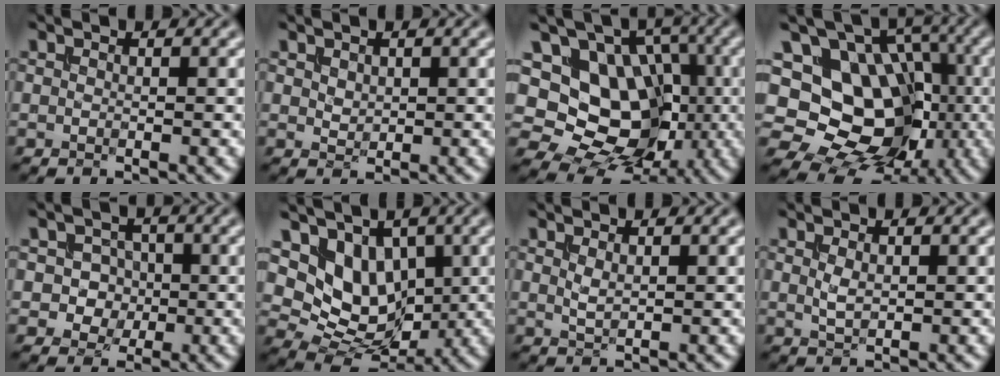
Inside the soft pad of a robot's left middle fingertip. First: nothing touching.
{"total": 0.9, "force": [0.4, 0.7, 0.4], "torque": [-0.011, -0.001, 0.012]}
{"total": 14.0, "force": [0.8, 11.5, 8.0], "torque": [-0.131, 0.020, -0.005]}
{"total": 14.6, "force": [0.1, 11.9, 8.6], "torque": [-0.126, 0.012, -0.006]}
{"total": 3.3, "force": [-0.3, 2.9, 1.4], "torque": [-0.005, 0.004, -0.024]}
{"total": 7.1, "force": [1.7, 5.4, 4.3], "torque": [-0.075, -0.020, 0.023]}
{"total": 1.0, "force": [0.4, 0.4, 0.8], "torque": [-0.023, -0.001, 0.012]}
{"total": 1.2, "force": [0.3, 0.6, 1.0], "torque": [-0.028, -0.002, 0.009]}